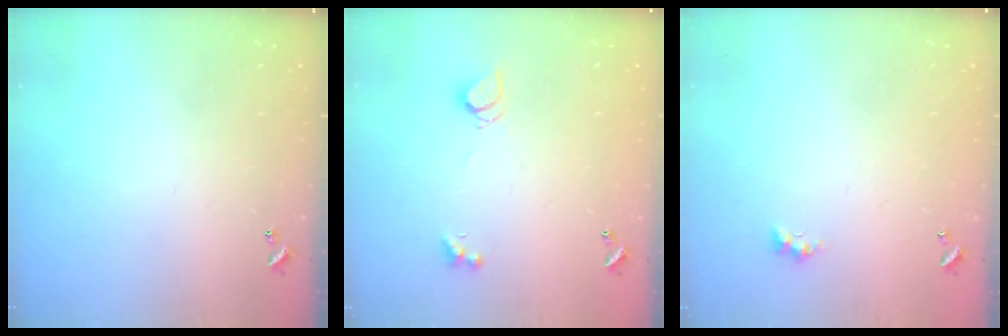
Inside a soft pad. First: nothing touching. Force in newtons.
{"total": 2.5, "press": 2.5, "slide": 0.6}
{"total": 2.7, "press": 2.6, "slide": 0.6}